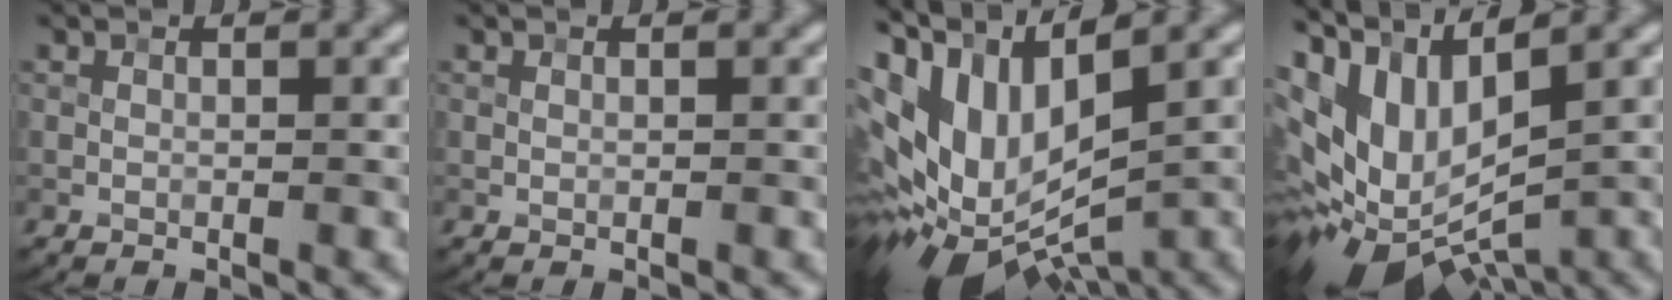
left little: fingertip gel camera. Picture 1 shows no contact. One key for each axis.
{"total": 0.0}
{"total": 12.2, "fx": 1.0, "fy": 7.3, "fz": 9.8, "tx": -0.201, "ty": -0.003, "tz": 0.024}
{"total": 11.4, "fx": -0.2, "fy": 6.7, "fz": 9.3, "tx": -0.185, "ty": -0.013, "tz": 0.016}